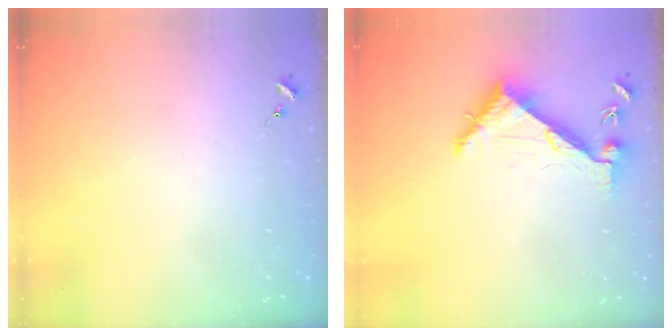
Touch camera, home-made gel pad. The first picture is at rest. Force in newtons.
{"total": 6.2, "press": 6.2, "slide": 0.7}